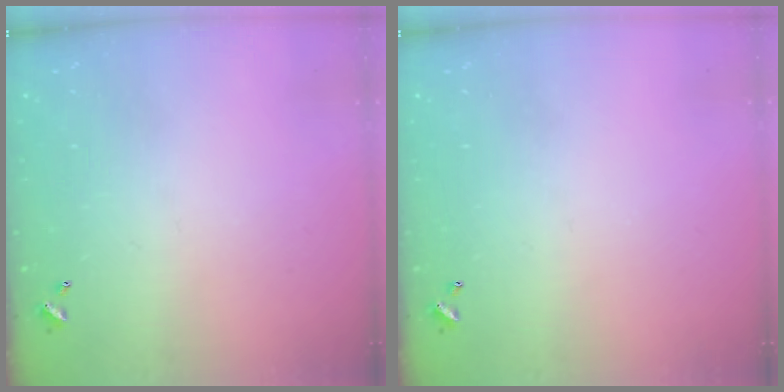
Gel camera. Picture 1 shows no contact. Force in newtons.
{"total": 0.0}